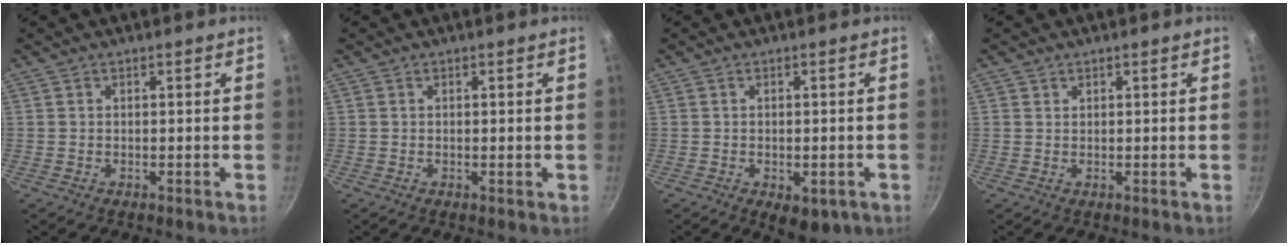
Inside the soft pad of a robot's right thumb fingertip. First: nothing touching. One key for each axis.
{"total": 0.6, "fx": -0.1, "fy": 0.1, "fz": 0.5, "tx": -0.007, "ty": -0.002, "tz": -0.002}
{"total": 5.7, "fx": -2.2, "fy": 3.0, "fz": 4.3, "tx": -0.040, "ty": 0.001, "tz": -0.021}
{"total": 0.7, "fx": 0.4, "fy": 0.5, "fz": 0.1, "tx": 0.005, "ty": -0.001, "tz": 0.007}